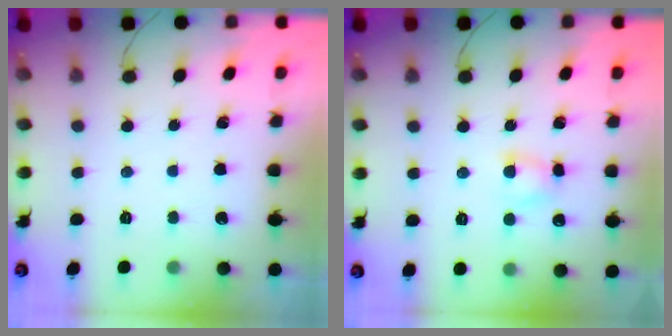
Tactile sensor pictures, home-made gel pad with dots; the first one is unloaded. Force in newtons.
{"total": 4.0, "press": 3.8, "slide": 1.0}